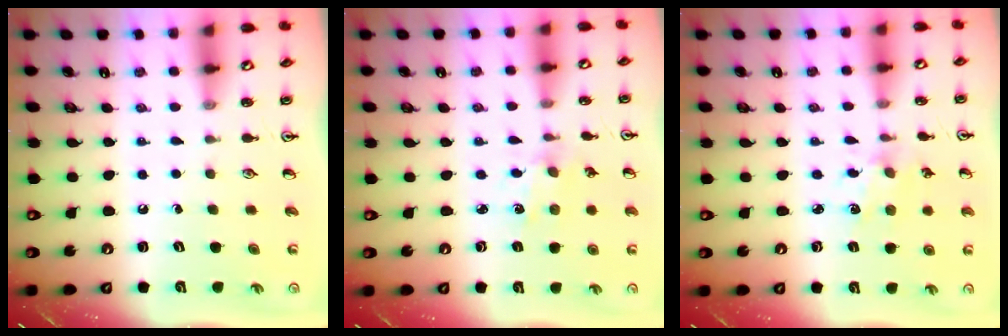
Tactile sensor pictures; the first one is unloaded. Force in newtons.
{"total": 0.9, "press": 0.9, "slide": 0.2}
{"total": 2.0, "press": 2.0, "slide": 0.5}